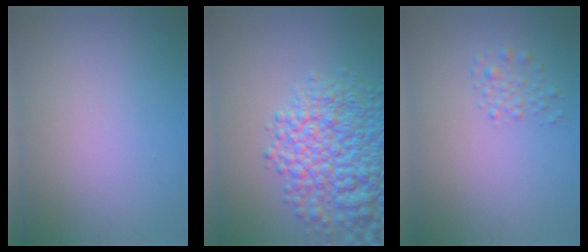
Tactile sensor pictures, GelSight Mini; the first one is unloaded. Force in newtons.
{"total": 9.2, "press": 9.2, "slide": 0.4}
{"total": 1.4, "press": 1.3, "slide": 0.1}